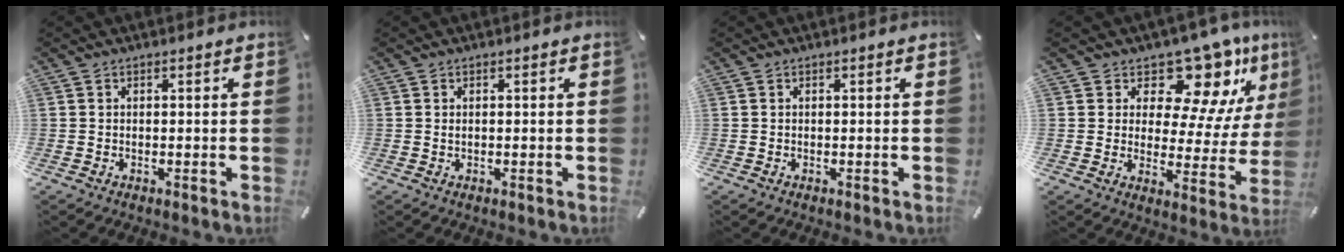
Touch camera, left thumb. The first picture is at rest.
{"total": 0.5, "force": [0.0, 0.4, 0.4], "torque": [-0.008, 0.000, -0.001]}
{"total": 0.0}
{"total": 14.0, "force": [10.8, 6.7, 5.9], "torque": [-0.080, -0.110, 0.183]}